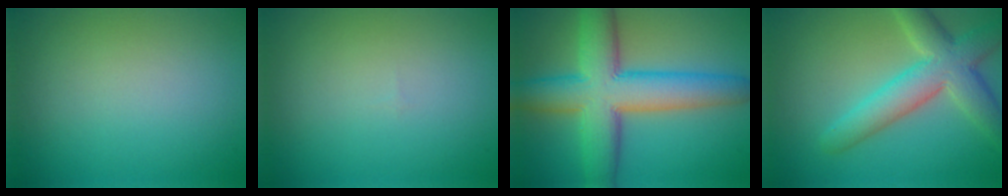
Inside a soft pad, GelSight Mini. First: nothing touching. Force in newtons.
{"total": 0.0}
{"total": 10.5, "press": 10.5, "slide": 0.4}
{"total": 6.7, "press": 6.7, "slide": 0.6}